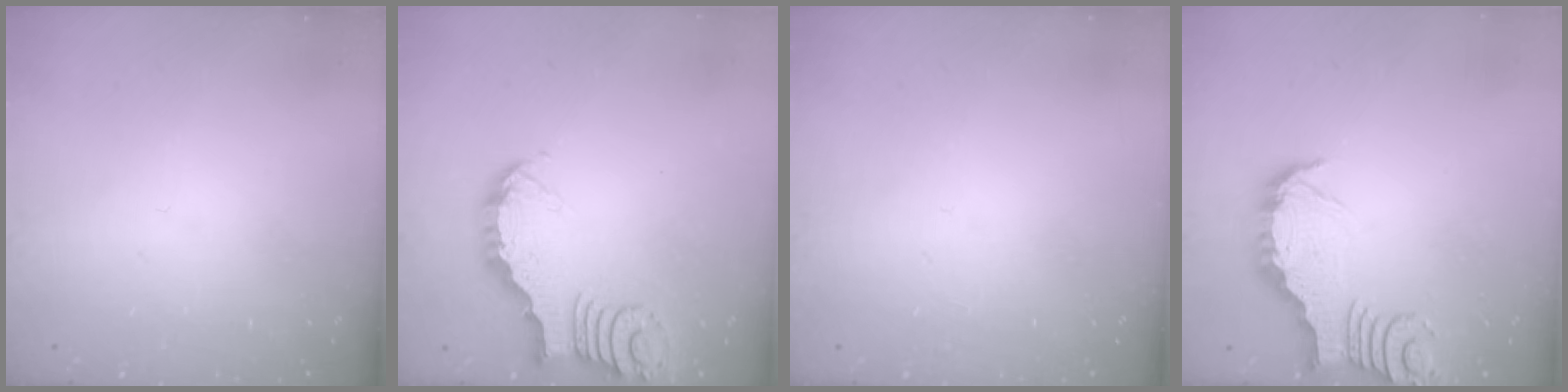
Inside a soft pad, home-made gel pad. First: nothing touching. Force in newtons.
{"total": 4.1, "press": 4.1, "slide": 0.4}
{"total": 0.0}
{"total": 3.7, "press": 3.7, "slide": 0.1}